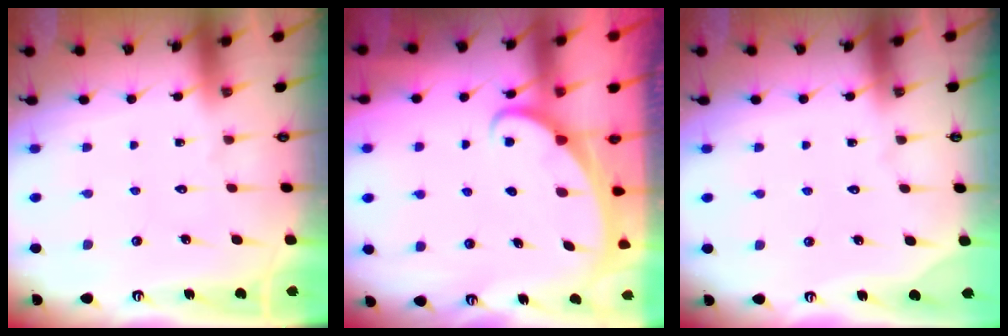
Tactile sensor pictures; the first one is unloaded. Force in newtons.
{"total": 2.2, "press": 2.2, "slide": 0.2}
{"total": 0.0}